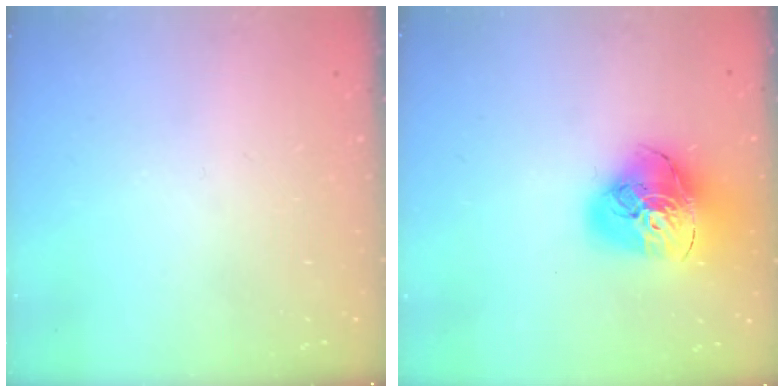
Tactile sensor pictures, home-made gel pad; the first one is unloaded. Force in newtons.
{"total": 19.9, "press": 19.8, "slide": 2.2}